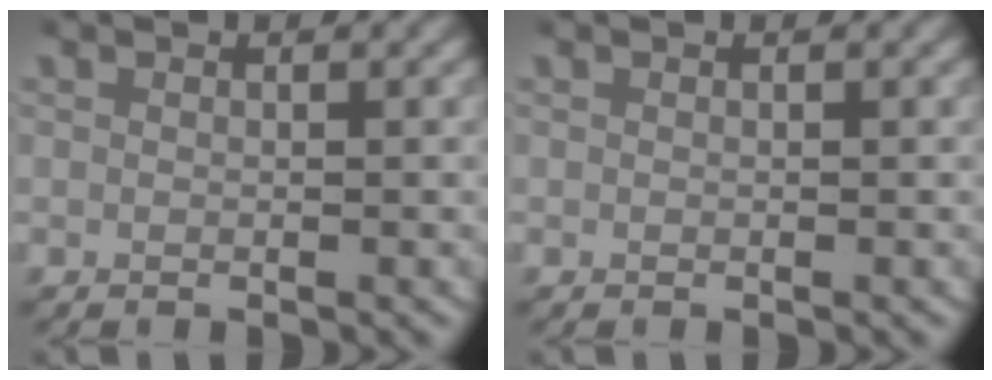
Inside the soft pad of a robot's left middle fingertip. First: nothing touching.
{"total": 0.0}